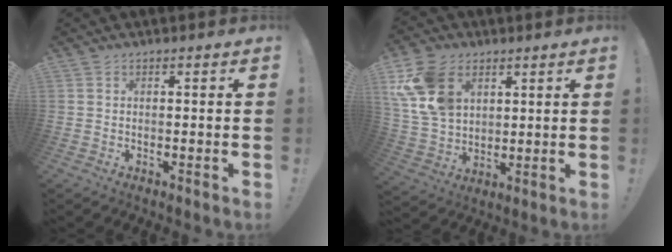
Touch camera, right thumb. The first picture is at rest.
{"total": 16.0, "force": [6.9, 11.2, 9.0], "torque": [-0.177, -0.027, 0.138]}